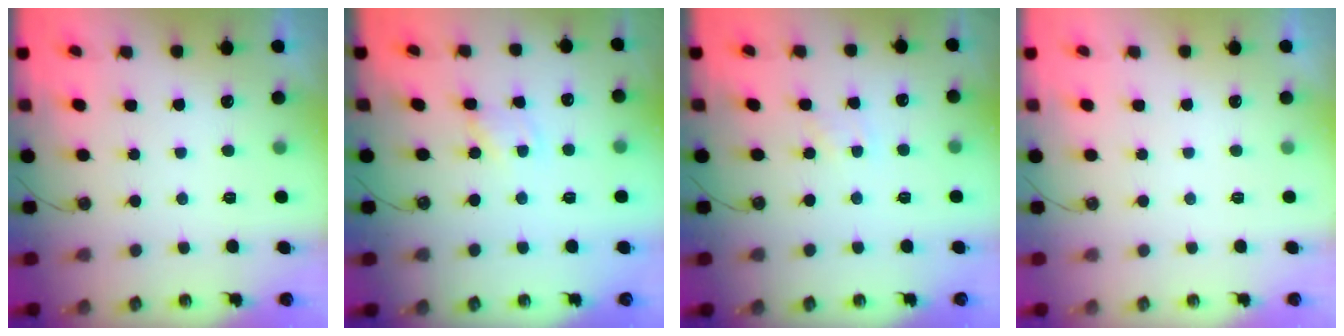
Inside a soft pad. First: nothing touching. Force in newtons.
{"total": 1.8, "press": 1.8, "slide": 0.2}
{"total": 2.4, "press": 2.4, "slide": 0.3}
{"total": 0.0}